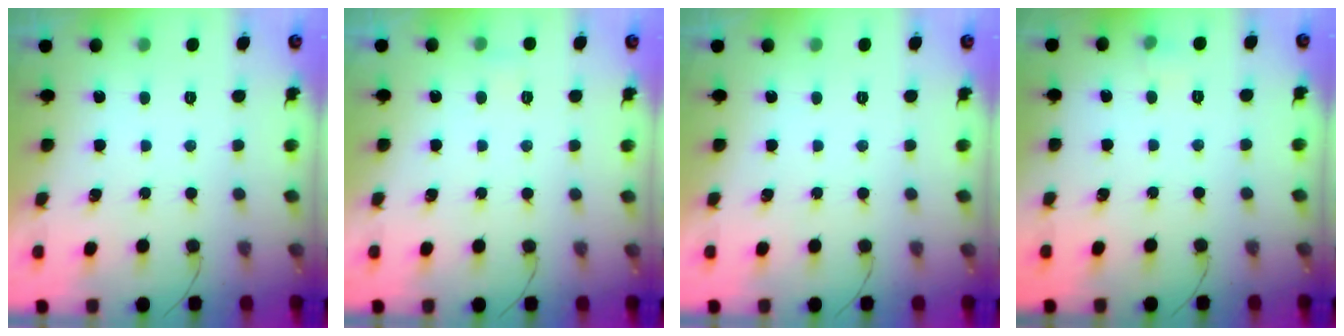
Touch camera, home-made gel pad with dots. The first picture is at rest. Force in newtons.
{"total": 2.1, "press": 2.0, "slide": 0.7}
{"total": 0.0}
{"total": 3.5, "press": 3.2, "slide": 1.4}